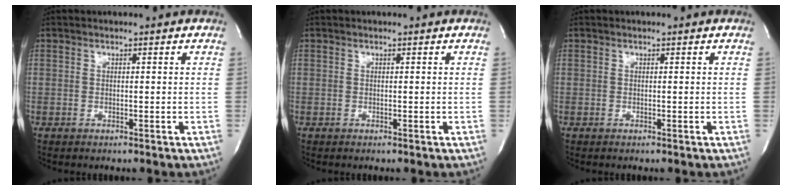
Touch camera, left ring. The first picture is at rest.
{"total": 0.0}
{"total": 0.0}